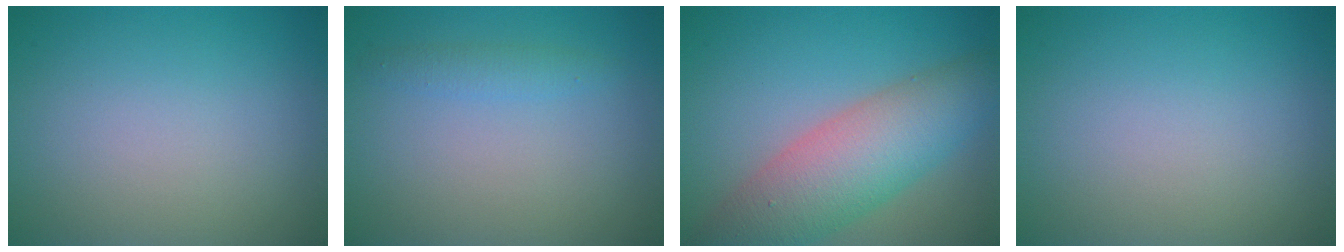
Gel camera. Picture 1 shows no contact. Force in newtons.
{"total": 1.3, "press": 1.3, "slide": 0.0}
{"total": 8.1, "press": 8.1, "slide": 0.3}
{"total": 0.0}